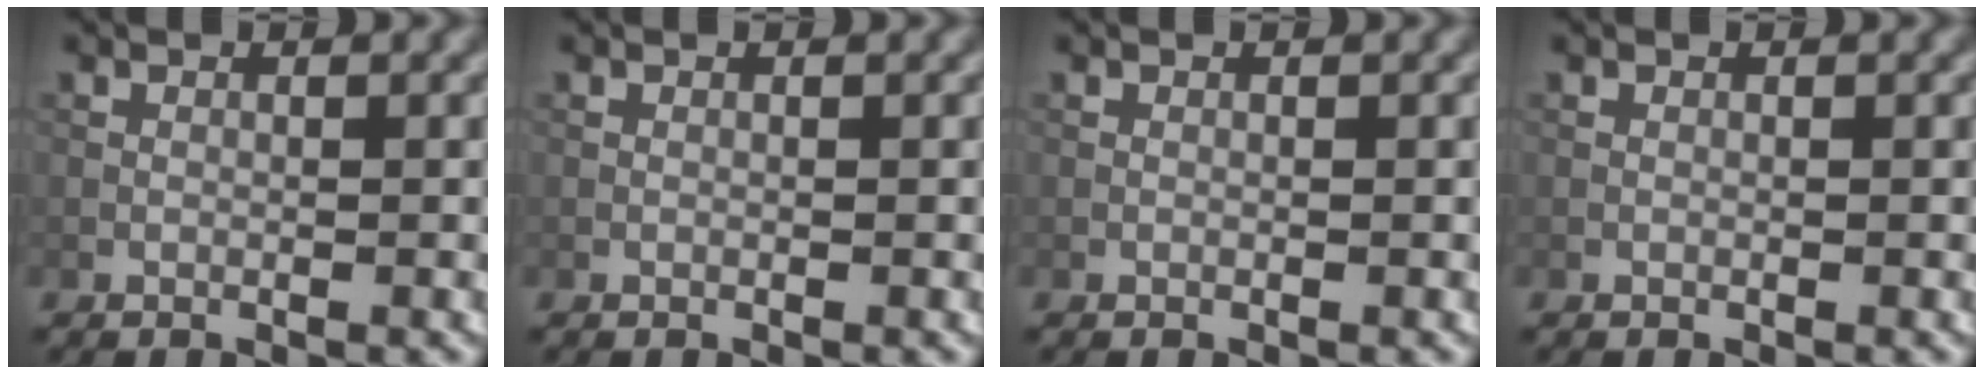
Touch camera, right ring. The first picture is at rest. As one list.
[{"total": 0.0}, {"total": 0.0}, {"total": 0.0}]